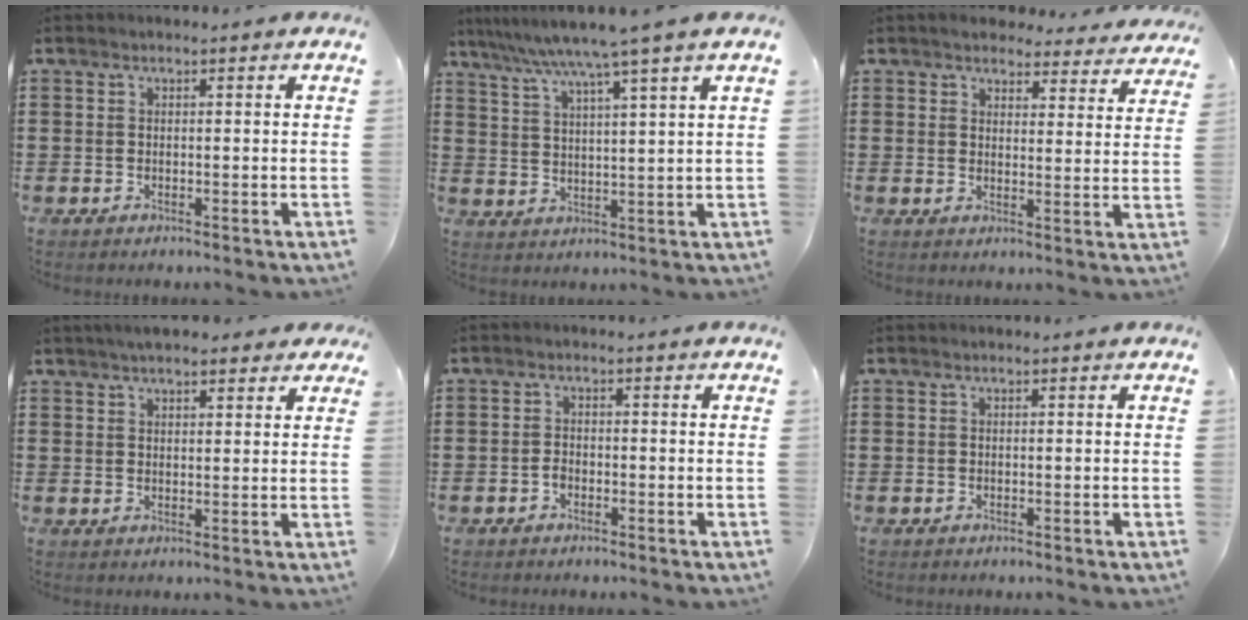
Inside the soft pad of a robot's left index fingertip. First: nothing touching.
{"total": 6.4, "force": [5.1, -1.3, 3.6], "torque": [-0.088, -0.026, 0.082]}
{"total": 3.7, "force": [3.6, 0.6, 0.5], "torque": [-0.018, -0.020, 0.062]}
{"total": 4.0, "force": [3.4, 1.0, 1.8], "torque": [-0.044, 0.005, 0.063]}
{"total": 1.2, "force": [-0.8, 0.7, 0.7], "torque": [-0.017, 0.001, -0.015]}
{"total": 0.0}